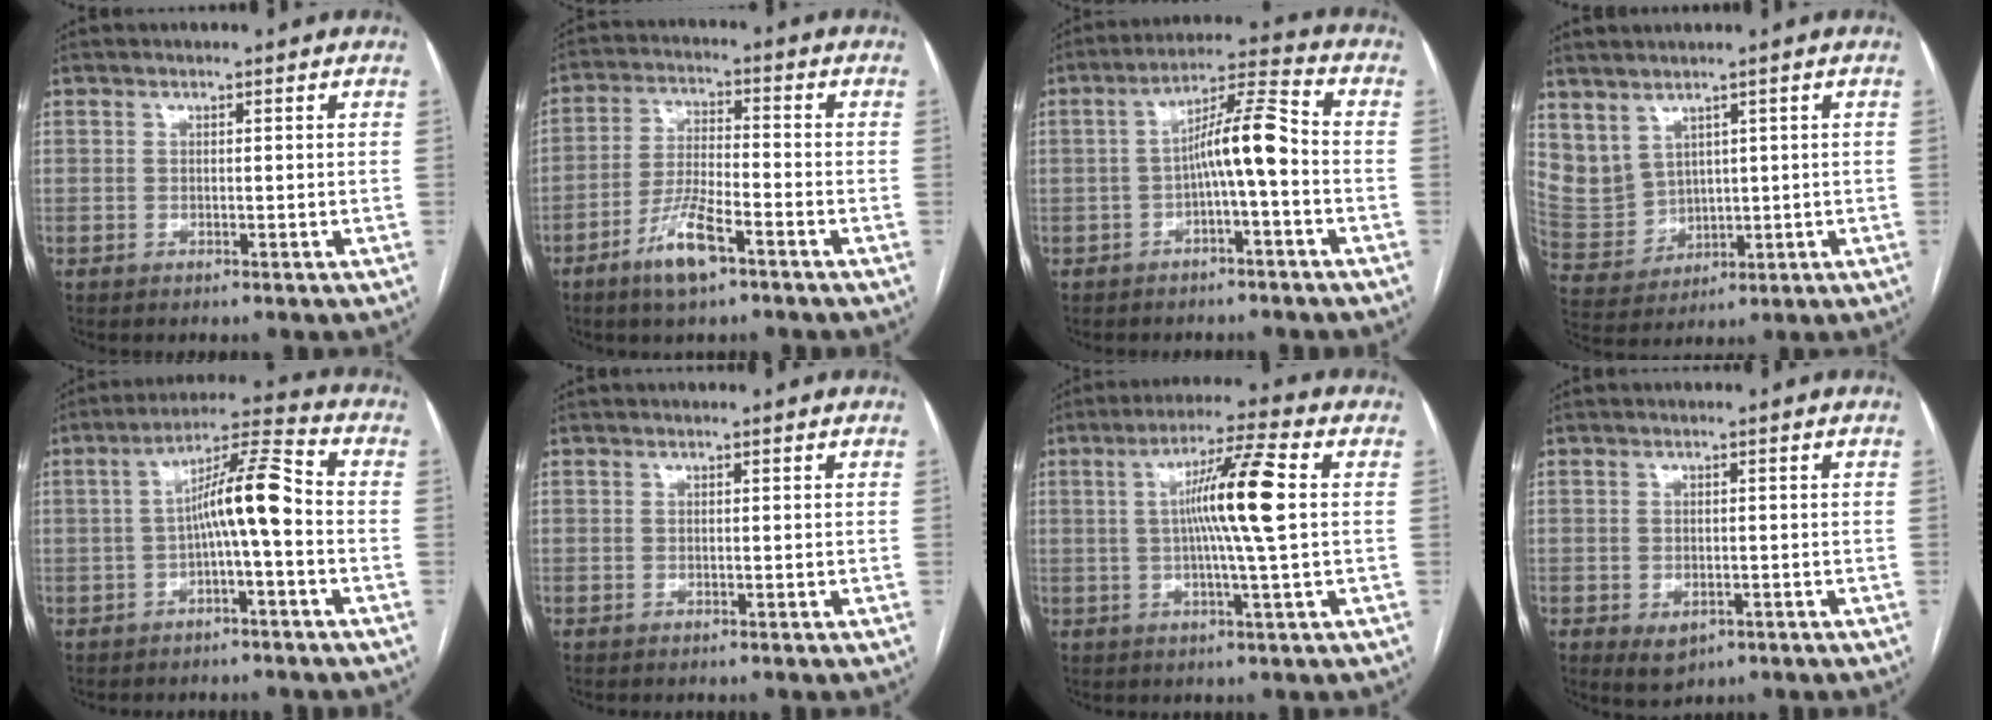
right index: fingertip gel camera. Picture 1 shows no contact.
{"total": 8.2, "force": [-4.9, 1.6, 6.4], "torque": [-0.130, -0.006, -0.090]}
{"total": 7.5, "force": [-1.3, 0.7, 7.4], "torque": [-0.125, 0.026, -0.023]}
{"total": 7.9, "force": [4.1, 6.2, 2.6], "torque": [-0.068, 0.013, 0.109]}
{"total": 9.0, "force": [-1.2, 0.7, 8.9], "torque": [-0.149, 0.031, -0.024]}
{"total": 0.0}
{"total": 10.5, "force": [1.1, -0.8, 10.4], "torque": [-0.181, 0.006, 0.015]}
{"total": 3.3, "force": [-1.4, 2.2, 1.9], "torque": [-0.029, -0.003, -0.008]}